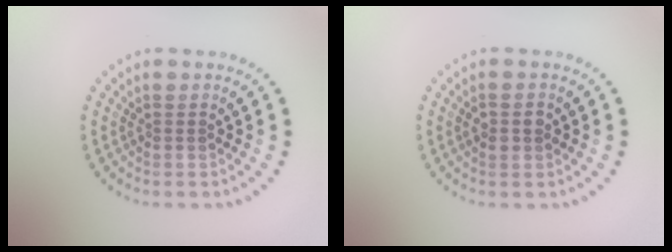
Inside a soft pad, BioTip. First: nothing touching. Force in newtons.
{"total": 2.0, "press": 2.0, "slide": 0.0}